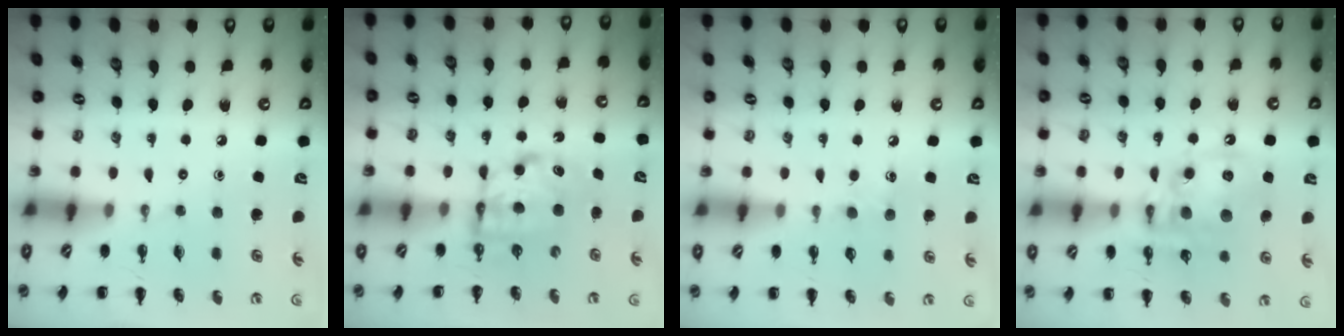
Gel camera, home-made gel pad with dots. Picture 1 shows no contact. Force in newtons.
{"total": 6.4, "press": 6.4, "slide": 0.4}
{"total": 4.8, "press": 4.7, "slide": 1.2}
{"total": 14.3, "press": 14.0, "slide": 3.2}